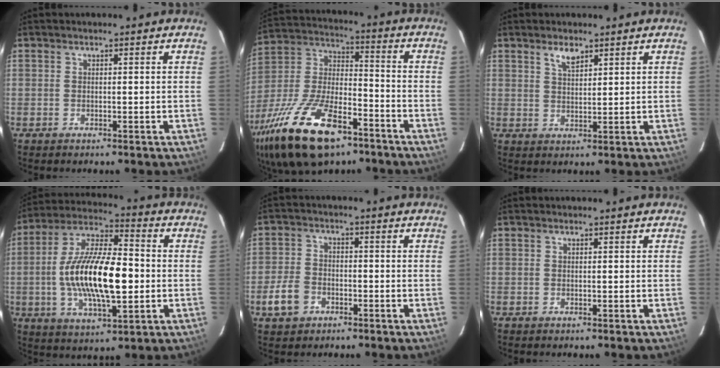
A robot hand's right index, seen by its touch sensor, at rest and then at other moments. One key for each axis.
{"total": 24.7, "fx": -14.9, "fy": 10.5, "fz": 16.6, "tx": -0.346, "ty": -0.021, "tz": -0.260}
{"total": 3.3, "fx": 2.3, "fy": 1.3, "fz": 2.0, "tx": -0.033, "ty": 0.004, "tz": 0.043}
{"total": 19.3, "fx": -2.1, "fy": 7.0, "fz": 17.9, "tx": -0.341, "ty": 0.003, "tz": -0.040}
{"total": 6.5, "fx": -3.2, "fy": 4.8, "fz": 3.1, "tx": -0.082, "ty": 0.010, "tz": -0.057}
{"total": 0.0}